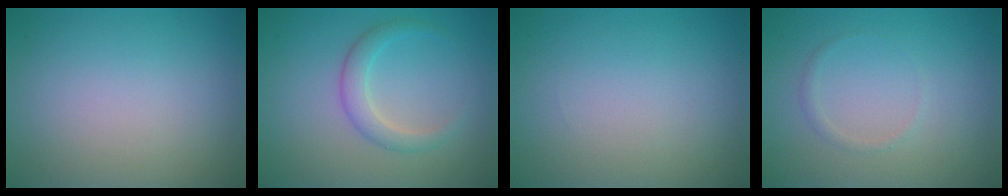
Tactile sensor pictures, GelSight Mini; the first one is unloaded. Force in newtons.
{"total": 2.3, "press": 2.3, "slide": 0.0}
{"total": 0.0}
{"total": 0.7, "press": 0.7, "slide": 0.0}